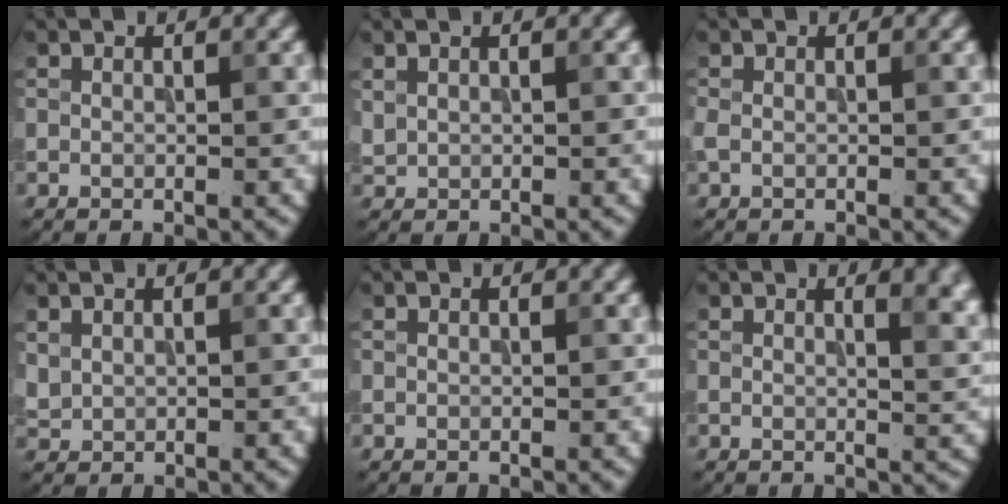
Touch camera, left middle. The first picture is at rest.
{"total": 0.6, "force": [0.3, 0.4, 0.2], "torque": [-0.008, -0.002, 0.012]}
{"total": 0.9, "force": [-0.3, 0.6, 0.7], "torque": [-0.021, 0.002, -0.006]}
{"total": 0.9, "force": [0.4, 0.7, 0.3], "torque": [-0.009, -0.001, 0.016]}
{"total": 0.0}
{"total": 4.0, "force": [2.1, 1.6, 3.0], "torque": [-0.027, -0.001, 0.031]}